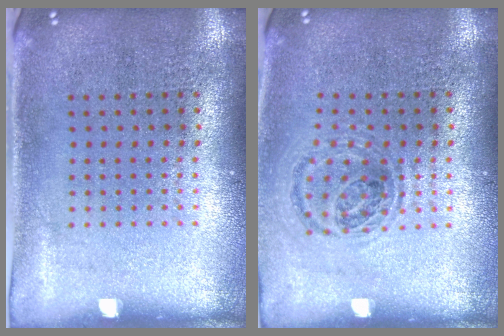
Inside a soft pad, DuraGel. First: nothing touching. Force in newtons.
{"total": 1.0, "press": 0.9, "slide": 0.2}